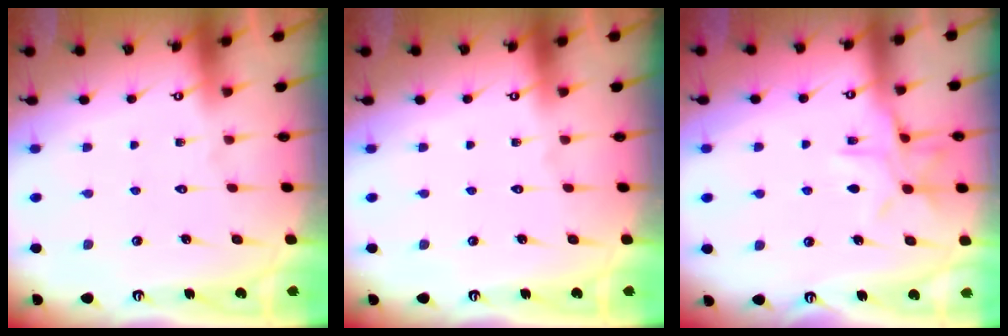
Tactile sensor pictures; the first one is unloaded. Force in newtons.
{"total": 0.0}
{"total": 9.6, "press": 9.6, "slide": 0.7}